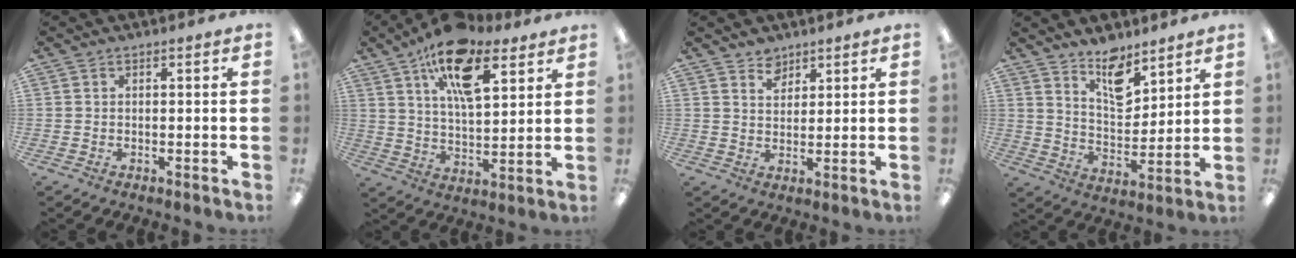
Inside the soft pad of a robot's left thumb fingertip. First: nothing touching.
{"total": 17.3, "force": [9.9, 7.8, 11.8], "torque": [-0.194, -0.031, 0.168]}
{"total": 4.0, "force": [3.4, 2.1, 0.5], "torque": [-0.003, -0.018, 0.062]}
{"total": 10.3, "force": [8.1, 4.4, 4.6], "torque": [-0.059, -0.057, 0.143]}